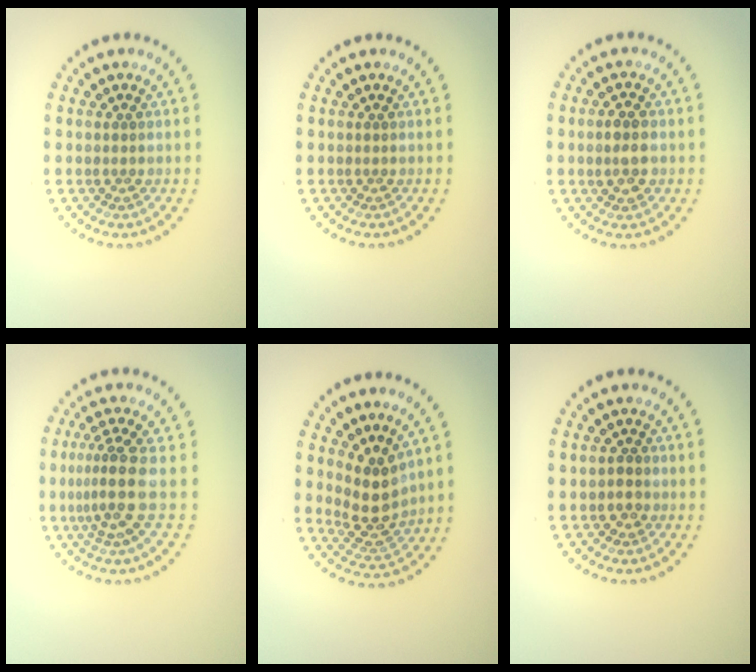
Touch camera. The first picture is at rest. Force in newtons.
{"total": 0.0}
{"total": 2.3, "press": 2.3, "slide": 0.1}
{"total": 3.3, "press": 2.5, "slide": 2.3}
{"total": 3.6, "press": 3.0, "slide": 2.0}
{"total": 0.7, "press": 0.6, "slide": 0.4}